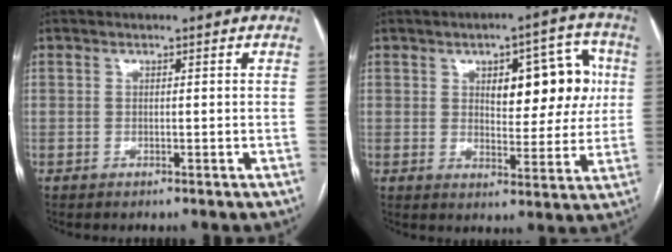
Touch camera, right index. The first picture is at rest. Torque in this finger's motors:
{"motor_torque": [0.37, 0.10, 0.22, 0.04]}